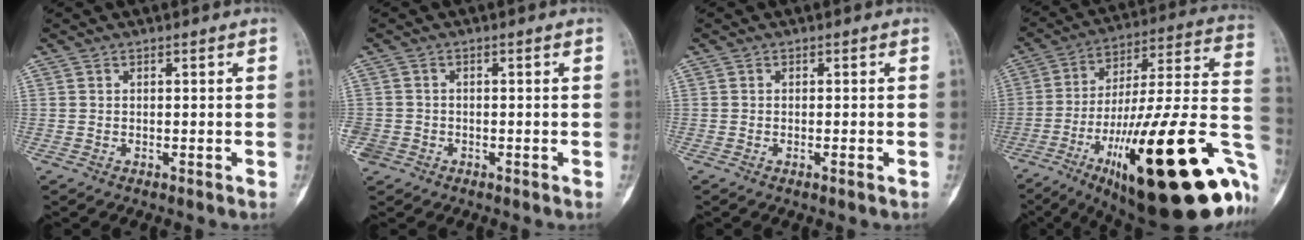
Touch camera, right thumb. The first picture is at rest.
{"total": 3.9, "force": [-1.9, 3.3, 1.1], "torque": [-0.027, 0.012, -0.036]}
{"total": 1.2, "force": [-0.5, 0.2, 1.1], "torque": [-0.020, 0.000, -0.007]}
{"total": 38.7, "force": [-14.2, 10.0, 34.6], "torque": [-0.437, 0.052, -0.215]}